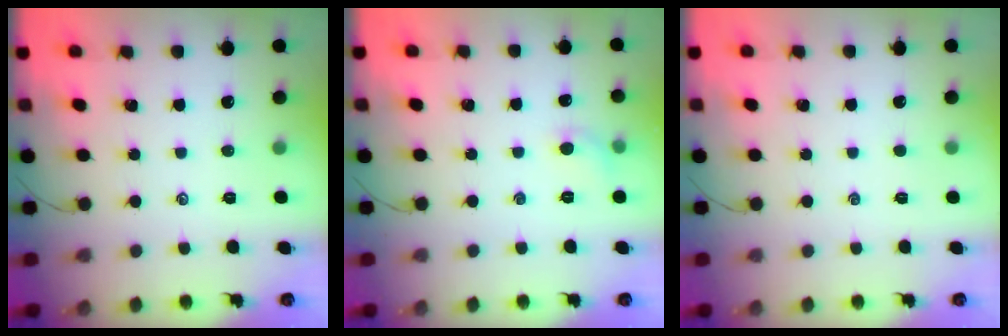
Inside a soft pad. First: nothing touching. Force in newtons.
{"total": 4.7, "press": 4.5, "slide": 1.5}
{"total": 0.0}